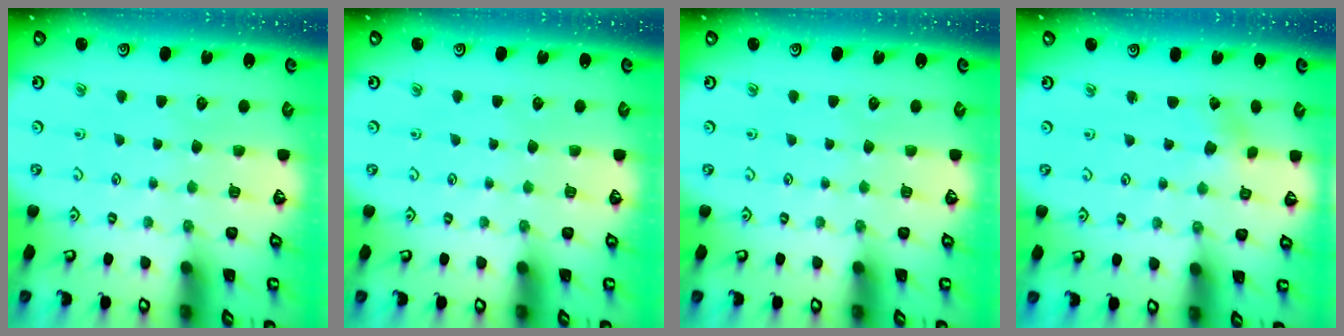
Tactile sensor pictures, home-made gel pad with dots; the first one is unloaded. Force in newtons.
{"total": 0.0}
{"total": 0.0}
{"total": 1.5, "press": 1.4, "slide": 0.2}